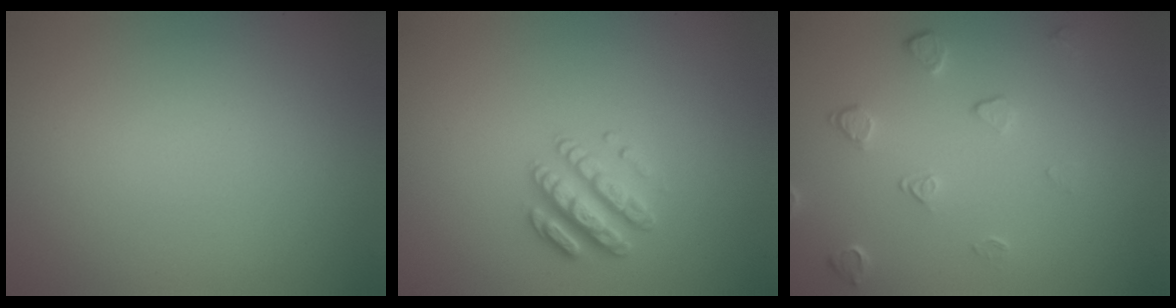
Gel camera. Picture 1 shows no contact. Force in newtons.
{"total": 2.6, "press": 2.6, "slide": 0.5}
{"total": 2.0, "press": 1.3, "slide": 1.5}